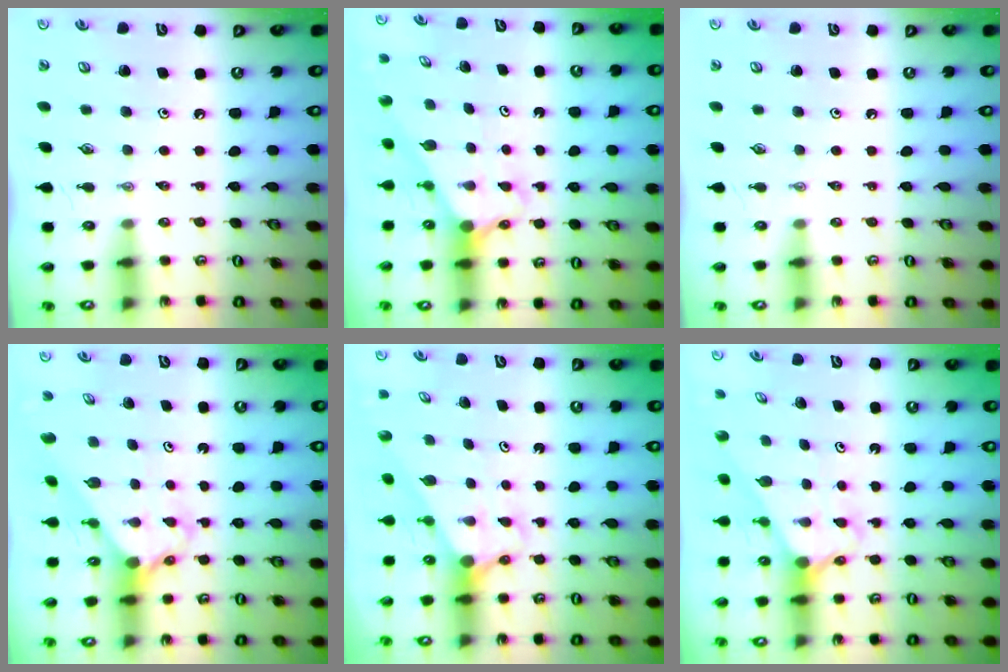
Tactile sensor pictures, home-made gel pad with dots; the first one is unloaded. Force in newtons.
{"total": 3.7, "press": 3.7, "slide": 0.1}
{"total": 0.0}
{"total": 2.6, "press": 2.6, "slide": 0.1}
{"total": 2.8, "press": 2.8, "slide": 0.1}
{"total": 2.2, "press": 2.2, "slide": 0.2}